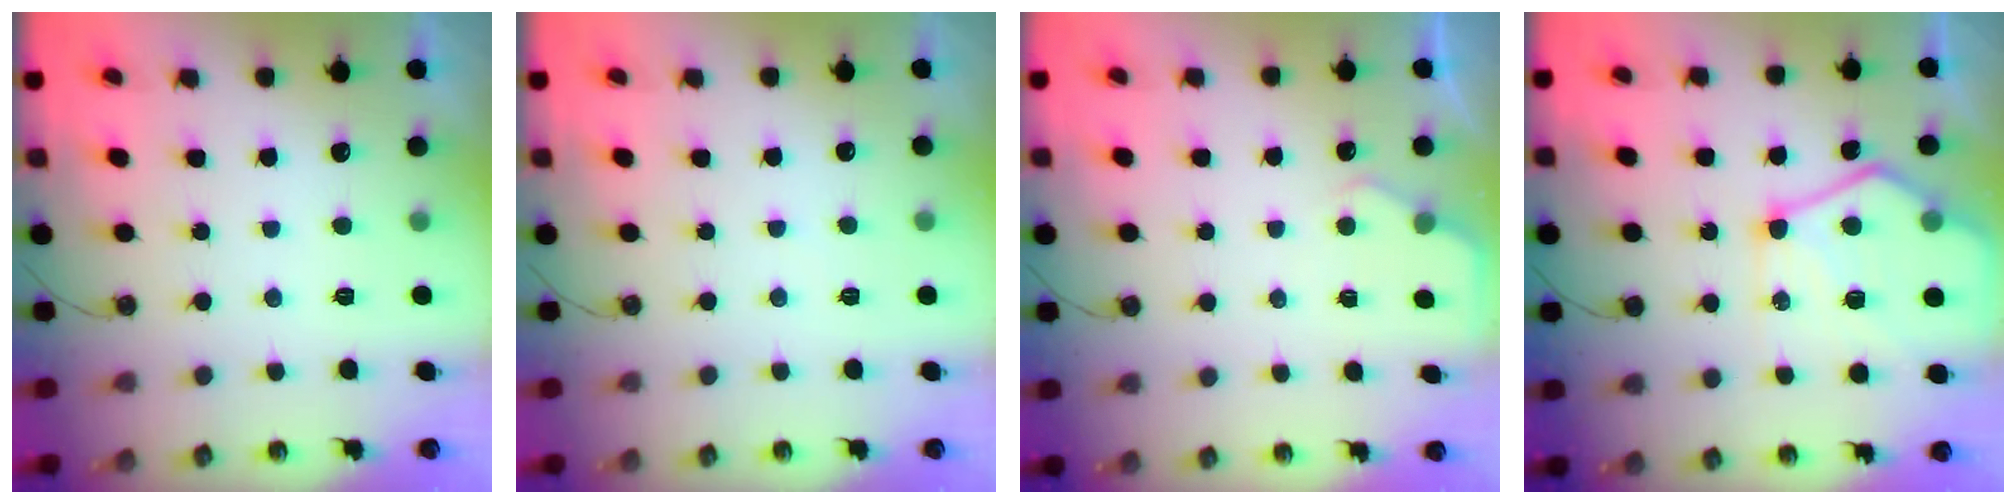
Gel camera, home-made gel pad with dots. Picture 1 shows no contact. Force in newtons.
{"total": 1.9, "press": 1.9, "slide": 0.3}
{"total": 3.0, "press": 2.9, "slide": 0.4}
{"total": 17.0, "press": 16.9, "slide": 1.7}